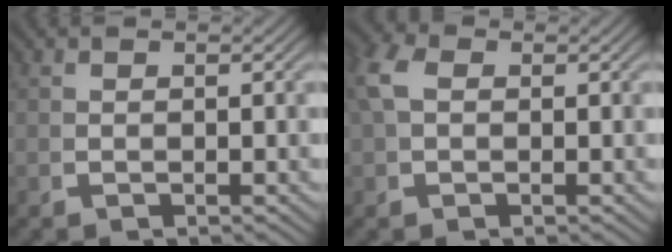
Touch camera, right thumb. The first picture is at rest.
{"total": 2.3, "force": [0.7, 1.6, 1.5], "torque": [-0.046, -0.006, 0.016]}